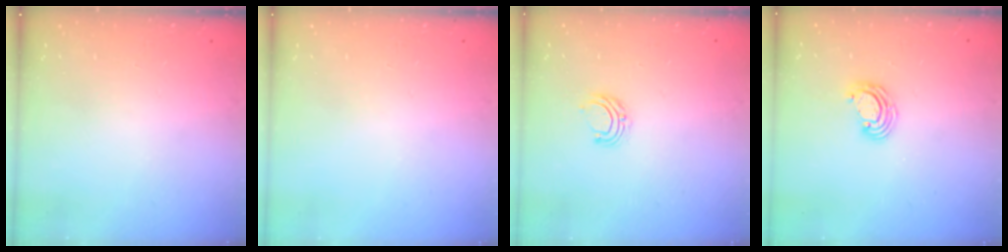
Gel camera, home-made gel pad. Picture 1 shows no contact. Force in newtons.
{"total": 0.0}
{"total": 5.9, "press": 5.9, "slide": 0.4}
{"total": 5.5, "press": 5.5, "slide": 0.2}